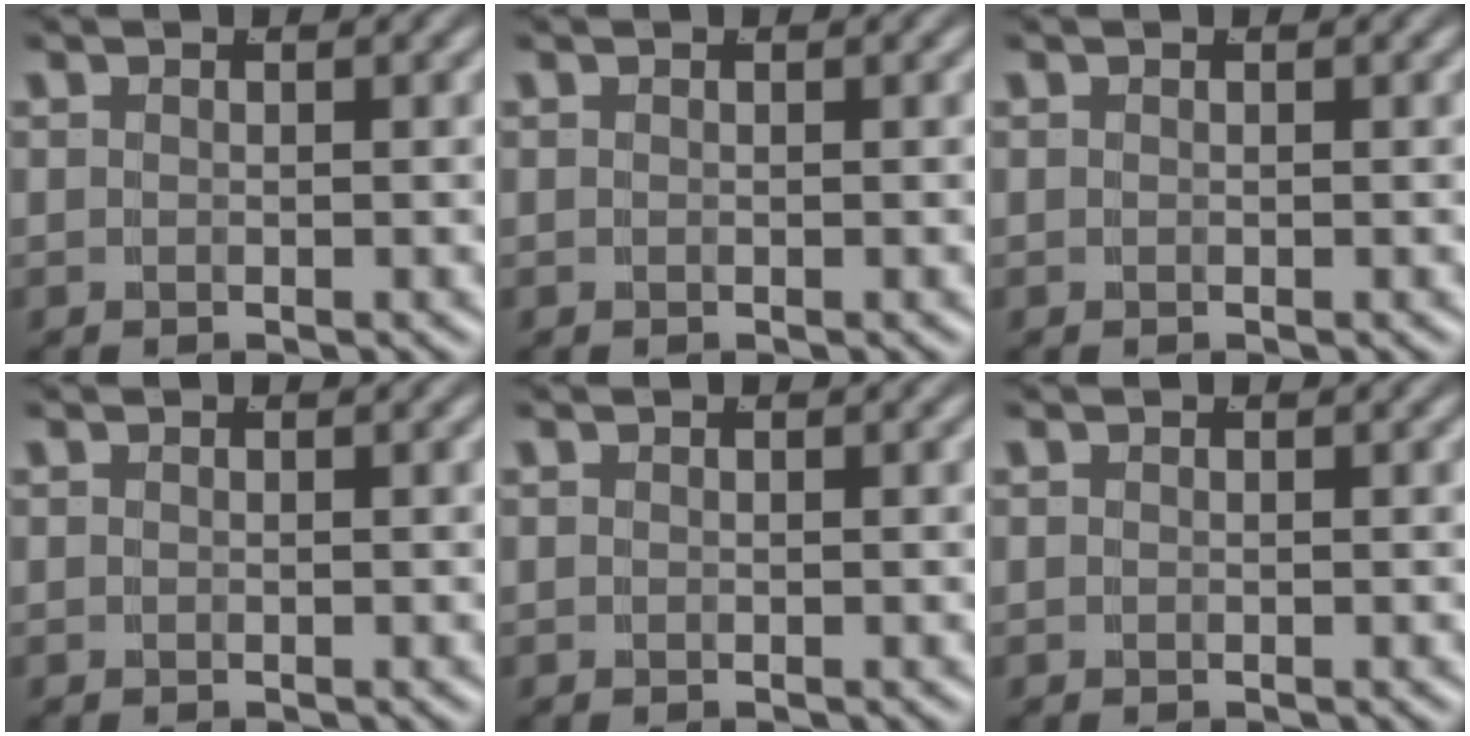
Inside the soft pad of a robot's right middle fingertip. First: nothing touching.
{"total": 0.0}
{"total": 0.0}
{"total": 0.0}
{"total": 0.0}
{"total": 0.0}